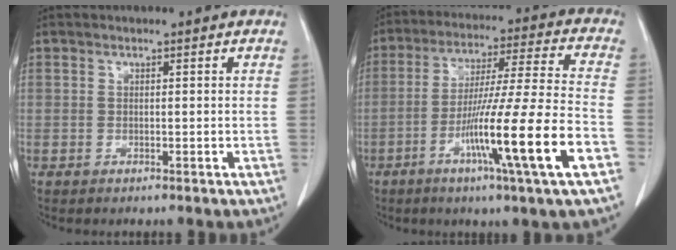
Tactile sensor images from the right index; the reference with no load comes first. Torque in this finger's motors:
{"motor_torque": [1.74, -0.40, 0.88, 0.21]}